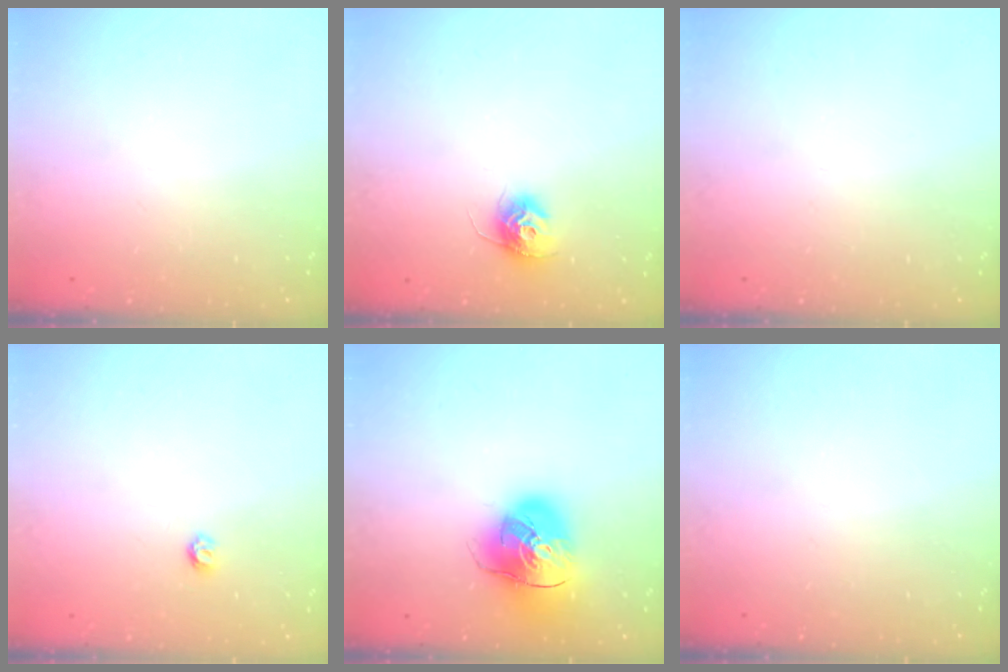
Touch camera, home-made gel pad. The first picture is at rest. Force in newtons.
{"total": 10.3, "press": 10.3, "slide": 0.4}
{"total": 0.0}
{"total": 3.5, "press": 3.5, "slide": 0.3}
{"total": 16.3, "press": 16.1, "slide": 2.4}
{"total": 0.0}